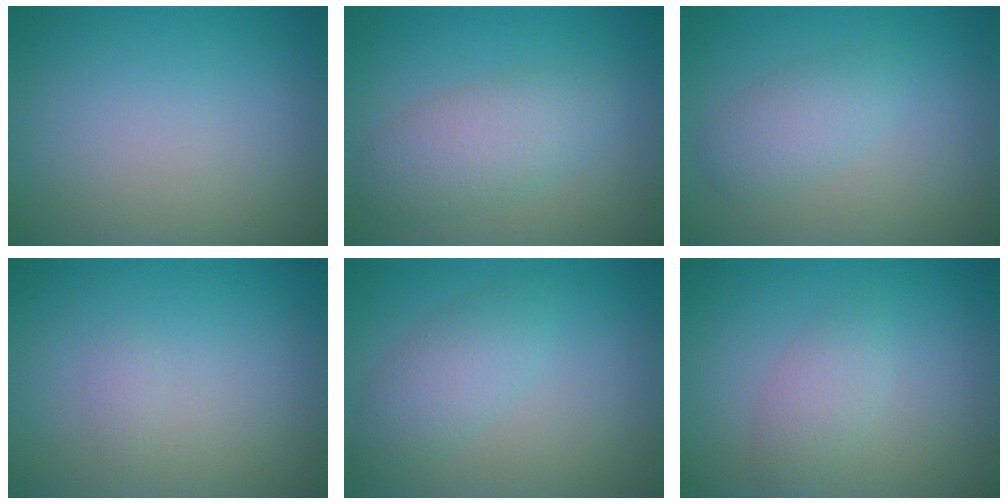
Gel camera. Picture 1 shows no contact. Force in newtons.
{"total": 3.9, "press": 3.9, "slide": 0.1}
{"total": 2.5, "press": 2.5, "slide": 0.1}
{"total": 0.5, "press": 0.5, "slide": 0.1}
{"total": 2.9, "press": 2.9, "slide": 0.0}
{"total": 2.0, "press": 2.0, "slide": 0.1}